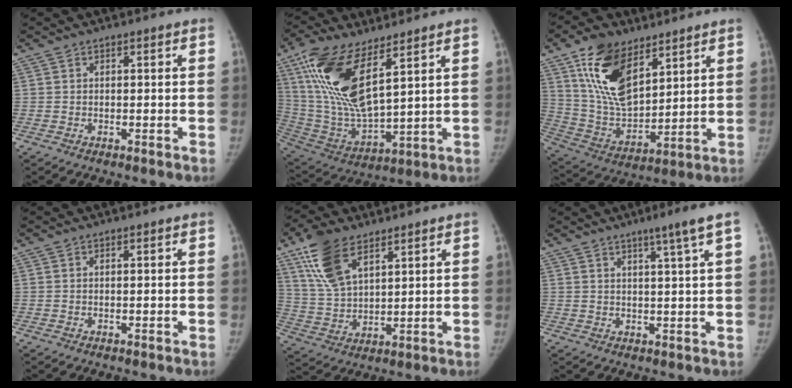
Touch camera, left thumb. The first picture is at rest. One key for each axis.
{"total": 18.7, "fx": 9.0, "fy": 6.7, "fz": 15.0, "tx": -0.312, "ty": -0.041, "tz": 0.187}
{"total": 17.5, "fx": 9.6, "fy": 9.3, "fz": 11.4, "tx": -0.177, "ty": -0.046, "tz": 0.190}
{"total": 0.0}
{"total": 12.4, "fx": 7.4, "fy": 5.9, "fz": 8.1, "tx": -0.146, "ty": -0.022, "tz": 0.149}
{"total": 5.3, "fx": 3.0, "fy": -1.0, "fz": 4.2, "tx": -0.068, "ty": -0.016, "tz": 0.047}